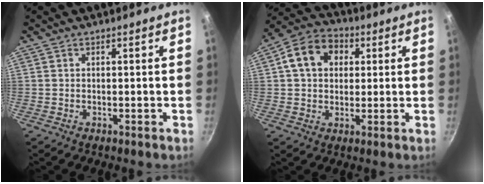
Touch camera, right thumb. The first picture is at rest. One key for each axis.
{"total": 10.9, "fx": 2.7, "fy": 8.5, "fz": 6.3, "tx": -0.079, "ty": 0.018, "tz": 0.029}